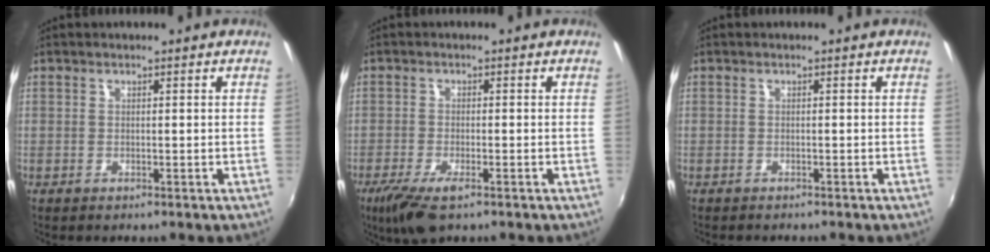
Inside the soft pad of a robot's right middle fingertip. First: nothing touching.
{"total": 6.9, "force": [-4.3, 1.8, 5.1], "torque": [-0.117, -0.023, -0.076]}
{"total": 1.0, "force": [-1.0, 0.2, 0.2], "torque": [-0.007, -0.006, -0.016]}